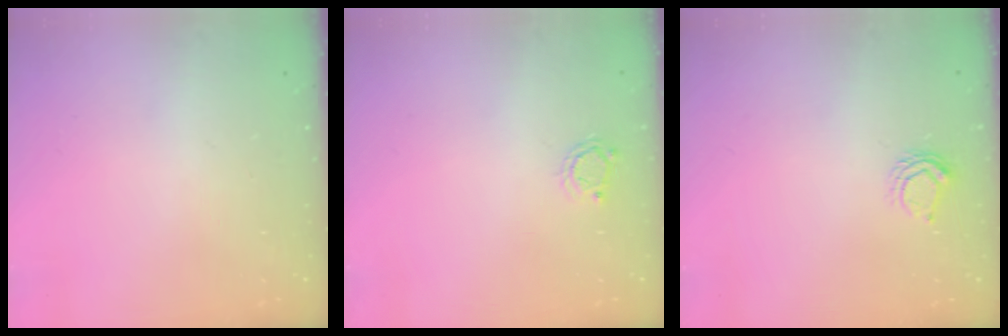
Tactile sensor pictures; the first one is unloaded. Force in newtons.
{"total": 3.3, "press": 3.2, "slide": 0.5}
{"total": 4.8, "press": 4.8, "slide": 0.6}